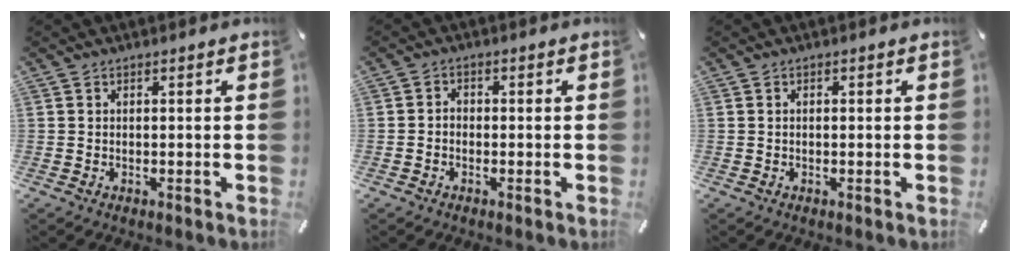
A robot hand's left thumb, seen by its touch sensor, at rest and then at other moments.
{"total": 1.6, "force": [-1.0, 1.1, 0.7], "torque": [-0.012, 0.008, -0.021]}
{"total": 0.6, "force": [-0.1, 0.3, 0.5], "torque": [-0.010, 0.000, -0.003]}